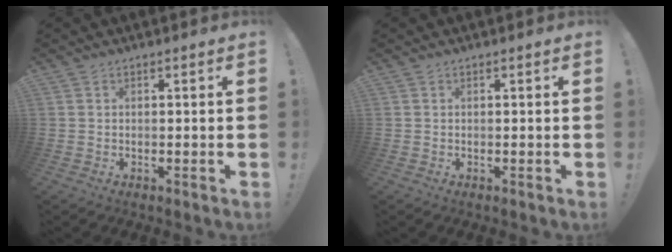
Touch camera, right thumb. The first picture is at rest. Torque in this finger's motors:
{"motor_torque": [-0.01, 0.01, 0.00, 0.00, 0.03]}